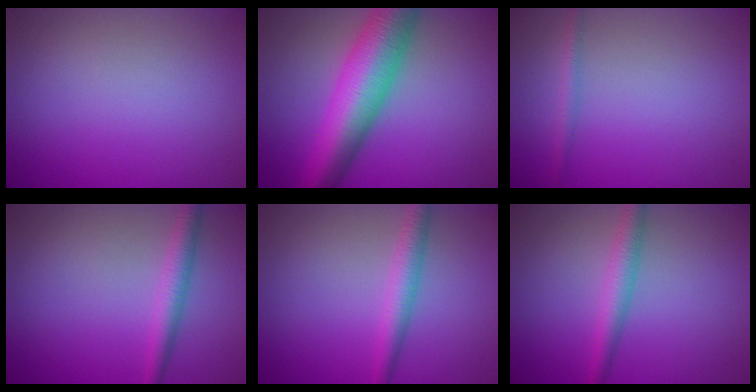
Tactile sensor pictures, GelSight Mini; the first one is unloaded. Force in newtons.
{"total": 9.8, "press": 9.8, "slide": 0.2}
{"total": 1.3, "press": 1.3, "slide": 0.0}
{"total": 2.5, "press": 2.5, "slide": 0.0}
{"total": 2.7, "press": 2.7, "slide": 0.0}
{"total": 2.7, "press": 2.7, "slide": 0.0}